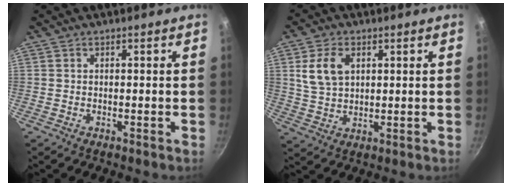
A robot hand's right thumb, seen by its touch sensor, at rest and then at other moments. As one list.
[{"total": 7.8, "force": [2.5, 5.1, 5.3], "torque": [-0.095, -0.005, 0.054]}]